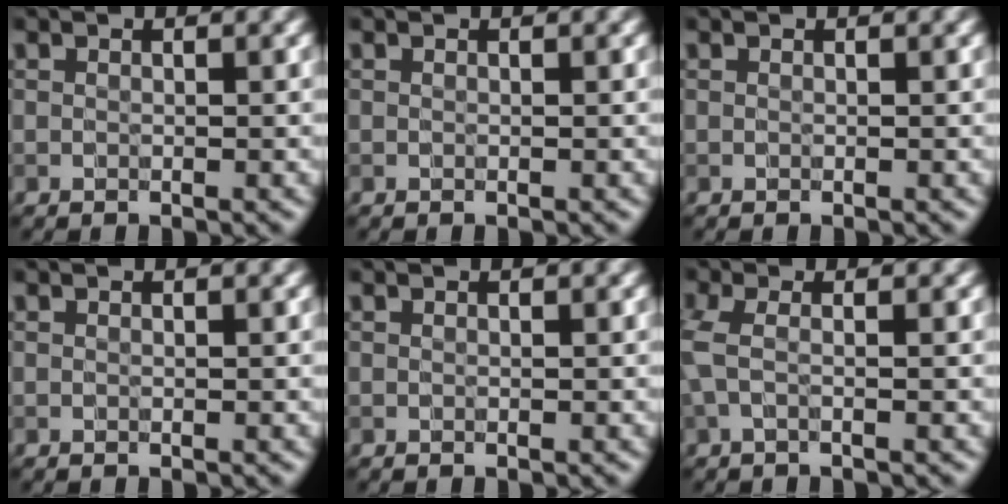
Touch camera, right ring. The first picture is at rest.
{"total": 0.0}
{"total": 0.0}
{"total": 0.0}
{"total": 0.0}
{"total": 2.4, "force": [-0.1, 0.7, 2.3], "torque": [-0.058, 0.000, -0.010]}